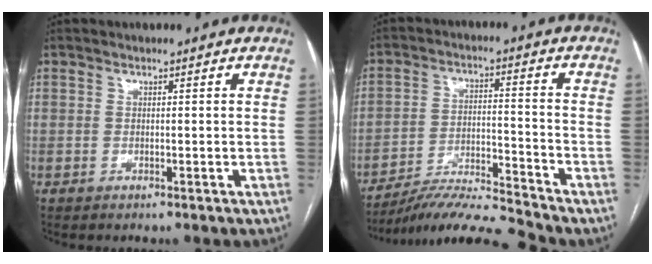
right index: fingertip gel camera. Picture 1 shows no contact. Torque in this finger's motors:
{"motor_torque": [0.24, -0.91, 0.01, 0.02]}